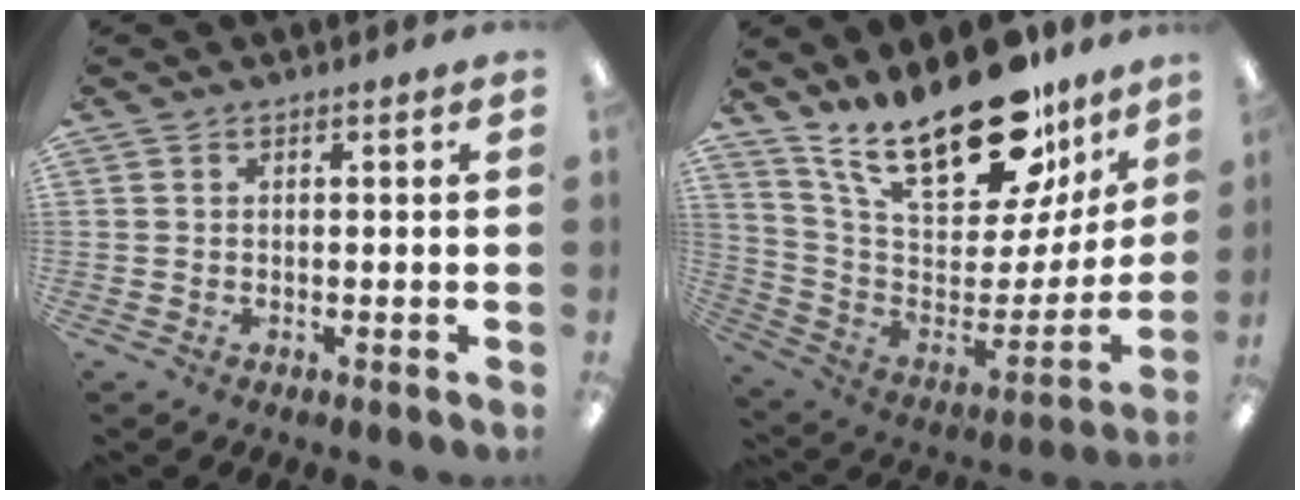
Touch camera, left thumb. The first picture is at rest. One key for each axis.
{"total": 26.4, "fx": 19.7, "fy": 9.2, "fz": 15.0, "tx": -0.241, "ty": -0.131, "tz": 0.339}